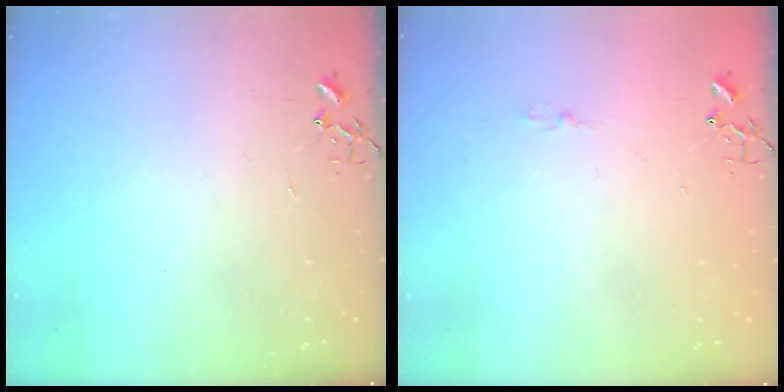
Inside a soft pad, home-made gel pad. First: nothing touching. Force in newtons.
{"total": 3.4, "press": 3.4, "slide": 0.5}